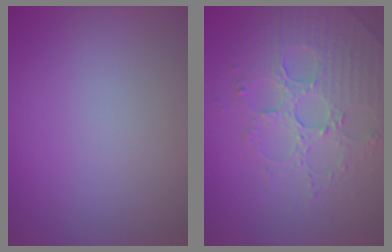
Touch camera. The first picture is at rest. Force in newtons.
{"total": 4.2, "press": 3.9, "slide": 1.3}